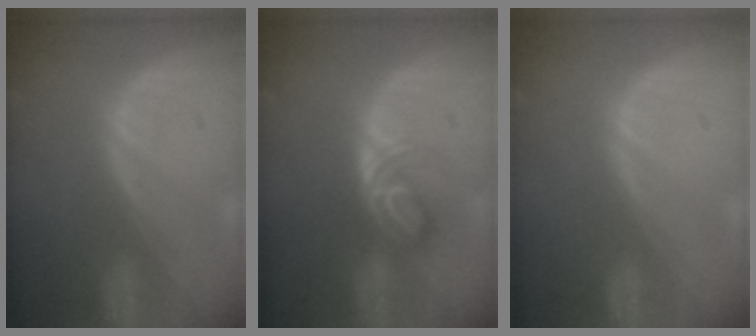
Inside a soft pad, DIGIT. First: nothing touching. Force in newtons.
{"total": 5.8, "press": 5.0, "slide": 2.9}
{"total": 0.0}